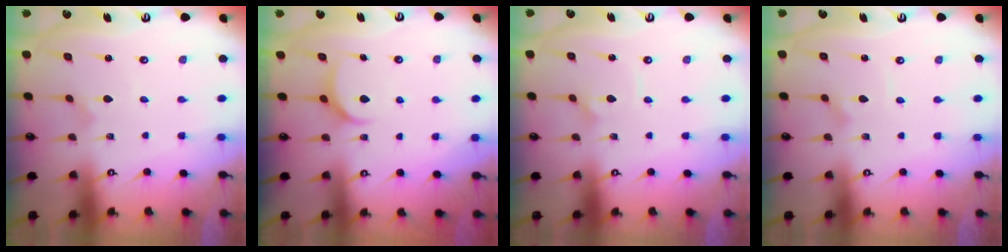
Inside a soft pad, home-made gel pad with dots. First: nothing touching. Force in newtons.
{"total": 7.5, "press": 7.4, "slide": 1.0}
{"total": 1.8, "press": 1.8, "slide": 0.1}
{"total": 2.6, "press": 2.6, "slide": 0.1}